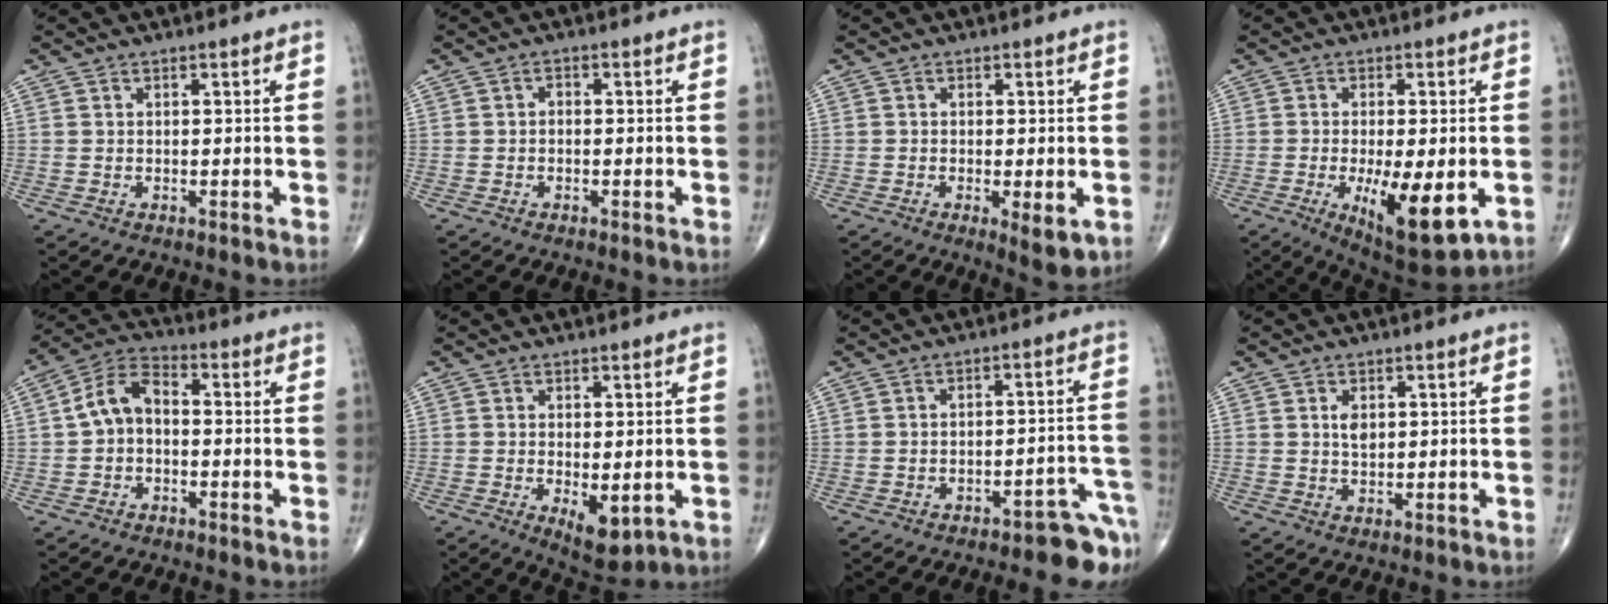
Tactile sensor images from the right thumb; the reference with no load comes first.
{"total": 1.1, "force": [-0.2, 0.8, 0.7], "torque": [-0.005, 0.003, -0.008]}
{"total": 4.9, "force": [-1.3, 1.4, 4.5], "torque": [-0.071, -0.014, -0.021]}
{"total": 13.4, "force": [-3.6, 4.4, 12.2], "torque": [-0.193, -0.020, -0.043]}
{"total": 7.8, "force": [-0.4, 5.1, 5.9], "torque": [-0.102, 0.030, -0.024]}
{"total": 6.3, "force": [-1.5, 2.9, 5.4], "torque": [-0.078, -0.016, -0.013]}
{"total": 9.6, "force": [-7.5, 2.9, 5.2], "torque": [-0.035, 0.079, -0.097]}
{"total": 2.6, "force": [0.7, 1.6, 1.9], "torque": [-0.027, -0.004, 0.013]}